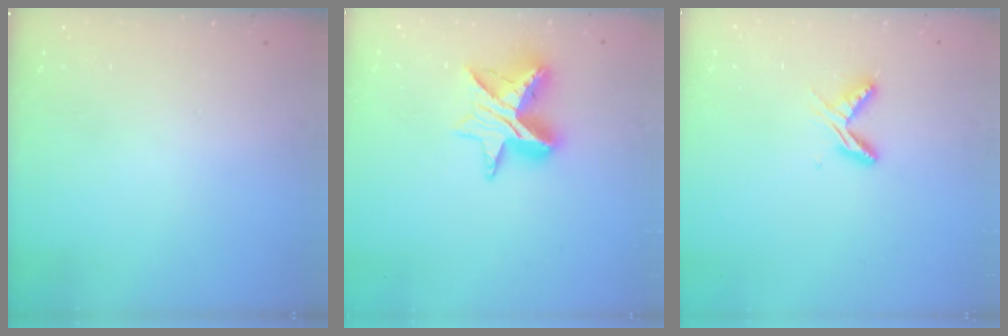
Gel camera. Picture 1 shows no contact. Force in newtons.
{"total": 10.8, "press": 10.7, "slide": 0.9}
{"total": 5.7, "press": 5.7, "slide": 0.6}